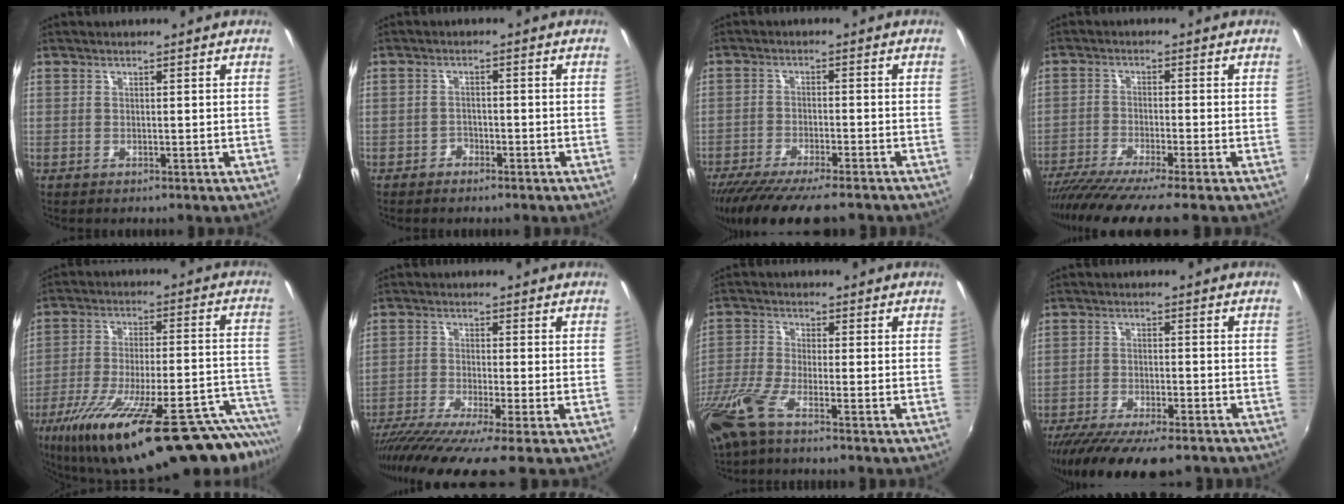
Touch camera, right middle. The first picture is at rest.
{"total": 2.2, "force": [-1.9, 1.1, 0.3], "torque": [-0.009, -0.003, -0.031]}
{"total": 14.5, "force": [-12.2, 2.2, 7.5], "torque": [-0.151, -0.044, -0.195]}
{"total": 10.0, "force": [-8.5, -1.2, 5.1], "torque": [-0.110, -0.041, -0.147]}
{"total": 31.1, "force": [-23.8, 4.8, 19.5], "torque": [-0.291, -0.057, -0.347]}
{"total": 10.6, "force": [-8.4, -1.0, 6.4], "torque": [-0.138, -0.050, -0.148]}
{"total": 10.0, "force": [-6.8, 1.5, 7.2], "torque": [-0.173, -0.034, -0.137]}
{"total": 15.9, "force": [-12.9, 3.6, 8.6], "torque": [-0.173, -0.051, -0.202]}